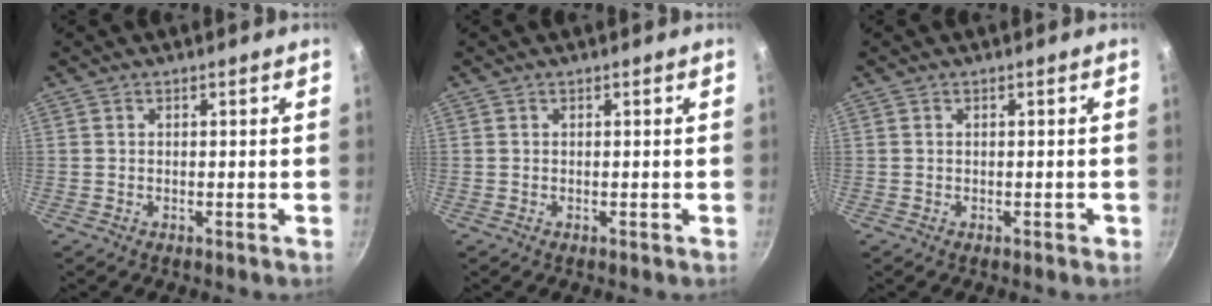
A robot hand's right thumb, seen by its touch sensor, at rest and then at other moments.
{"total": 0.0}
{"total": 0.6, "force": [-0.3, 0.3, 0.4], "torque": [-0.001, 0.004, -0.002]}